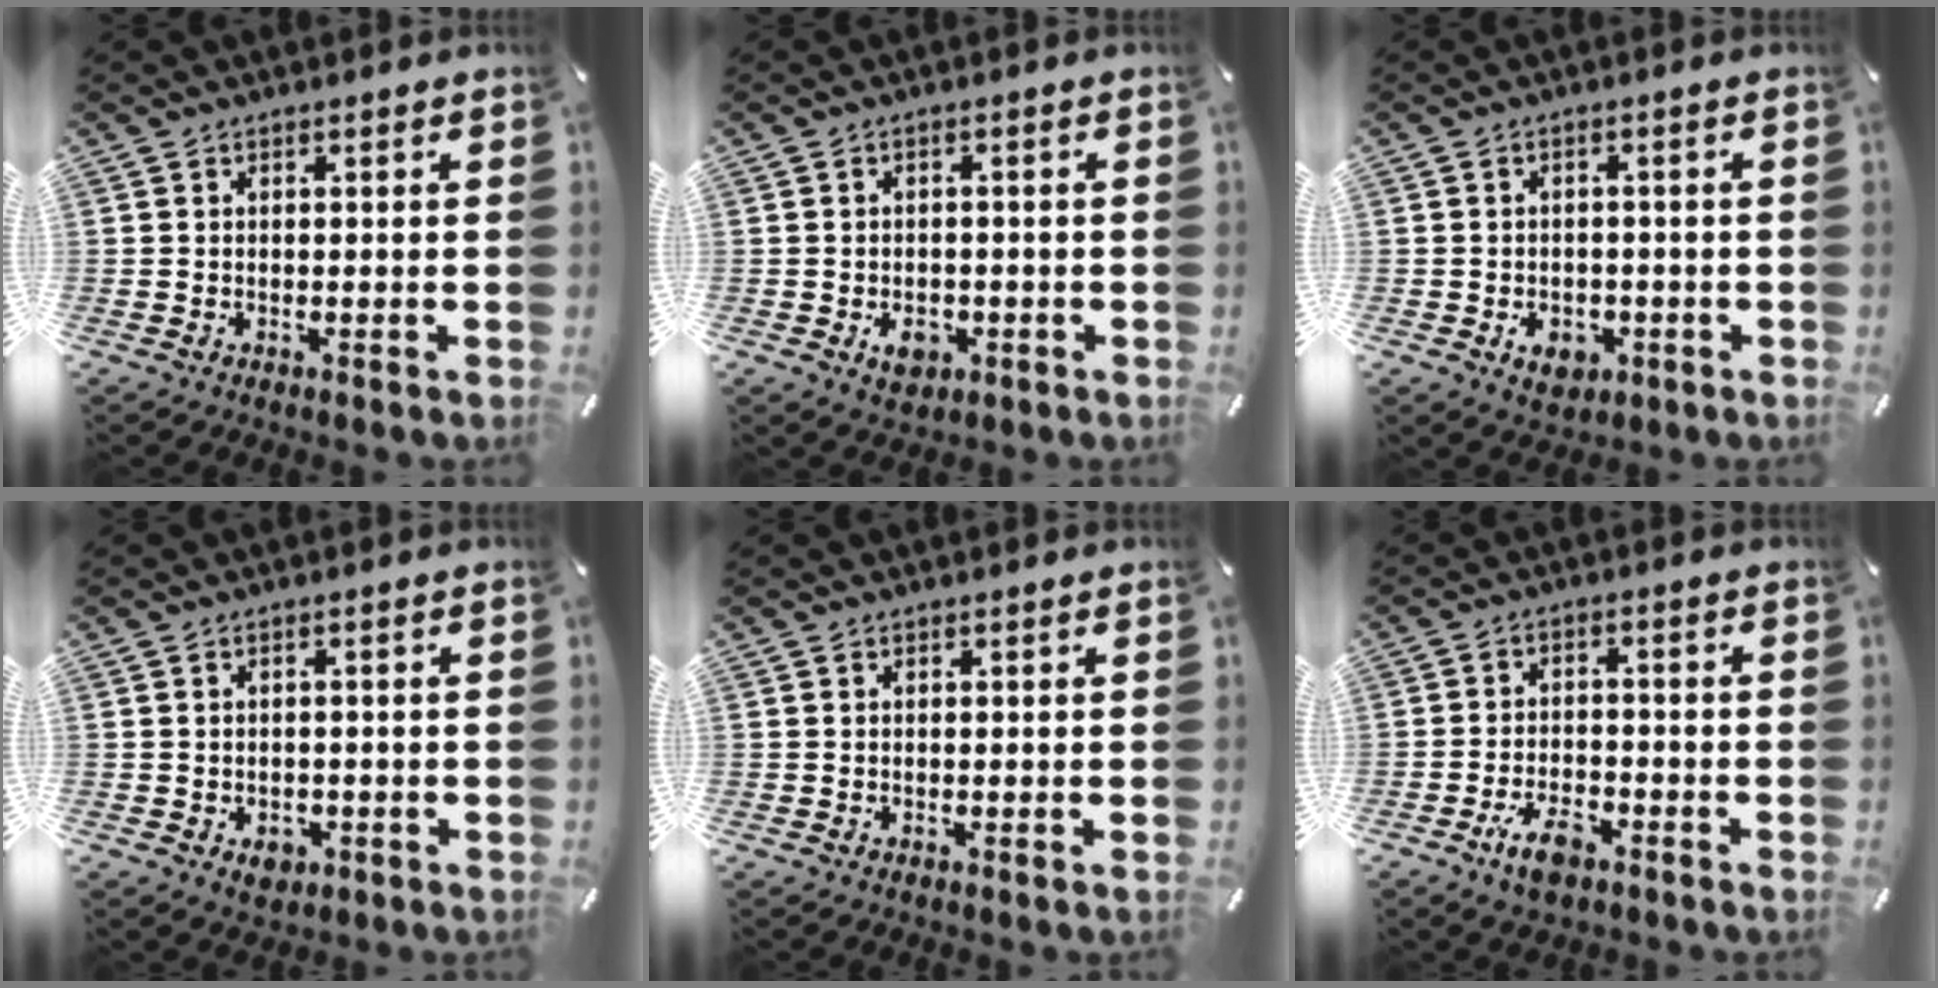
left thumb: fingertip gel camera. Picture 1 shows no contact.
{"total": 4.7, "force": [-1.6, 3.4, 2.8], "torque": [-0.050, 0.002, -0.031]}
{"total": 5.1, "force": [-2.0, 3.8, 2.7], "torque": [-0.047, 0.004, -0.036]}
{"total": 3.1, "force": [-1.3, 2.3, 1.6], "torque": [-0.025, 0.007, -0.022]}
{"total": 0.0}
{"total": 6.1, "force": [-3.9, 2.8, 3.7], "torque": [-0.073, 0.017, -0.070]}